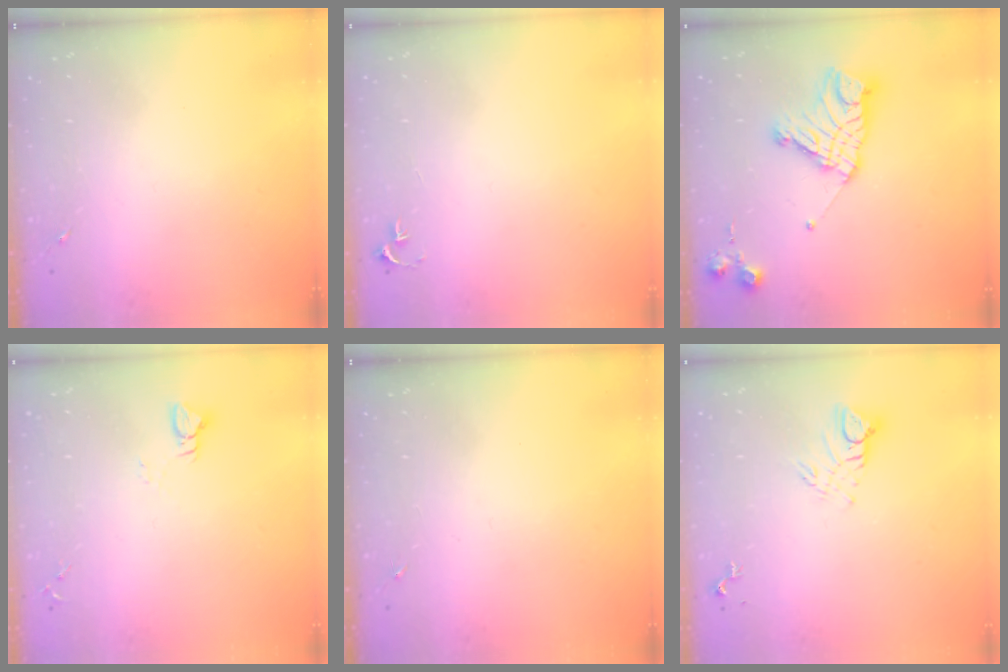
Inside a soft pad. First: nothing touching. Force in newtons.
{"total": 2.7, "press": 2.7, "slide": 0.3}
{"total": 15.8, "press": 15.8, "slide": 1.3}
{"total": 3.0, "press": 3.0, "slide": 0.3}
{"total": 0.0}
{"total": 6.8, "press": 6.8, "slide": 0.5}